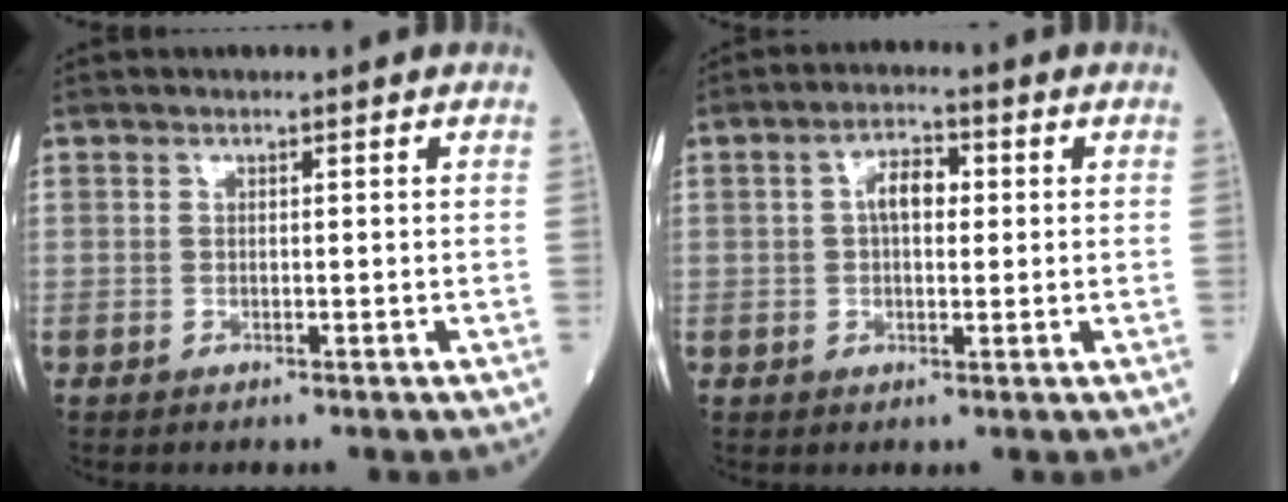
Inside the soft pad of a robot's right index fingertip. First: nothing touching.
{"total": 4.5, "force": [0.7, 2.2, 3.9], "torque": [-0.073, 0.013, 0.010]}